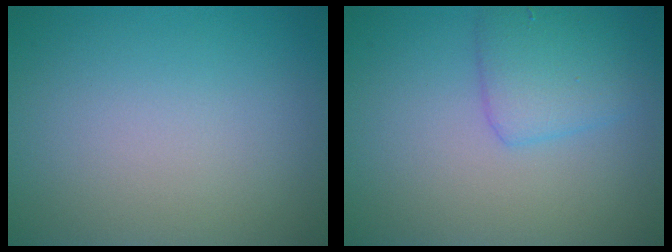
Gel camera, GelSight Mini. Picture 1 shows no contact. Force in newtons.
{"total": 3.1, "press": 3.1, "slide": 0.1}